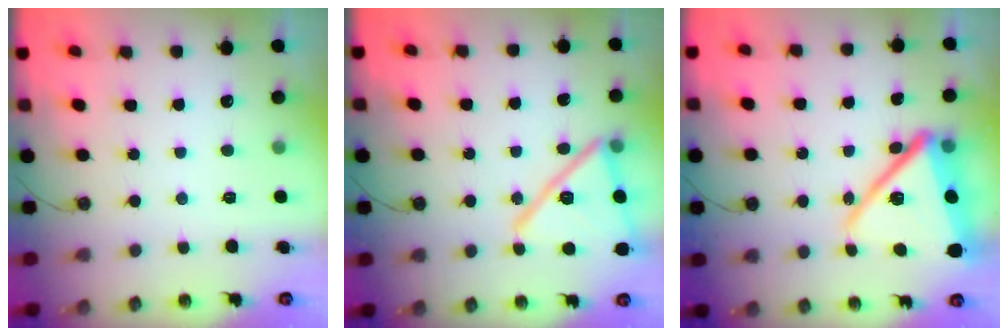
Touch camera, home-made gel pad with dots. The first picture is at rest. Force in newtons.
{"total": 18.2, "press": 18.0, "slide": 2.9}
{"total": 20.1, "press": 20.0, "slide": 1.6}